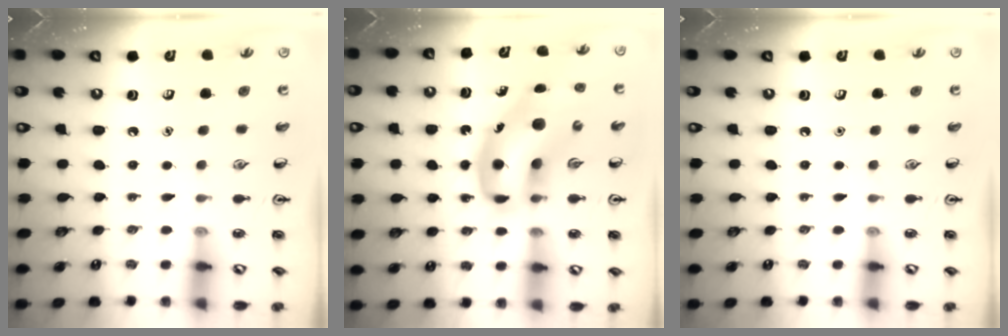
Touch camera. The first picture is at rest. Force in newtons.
{"total": 14.3, "press": 13.8, "slide": 3.8}
{"total": 0.0}